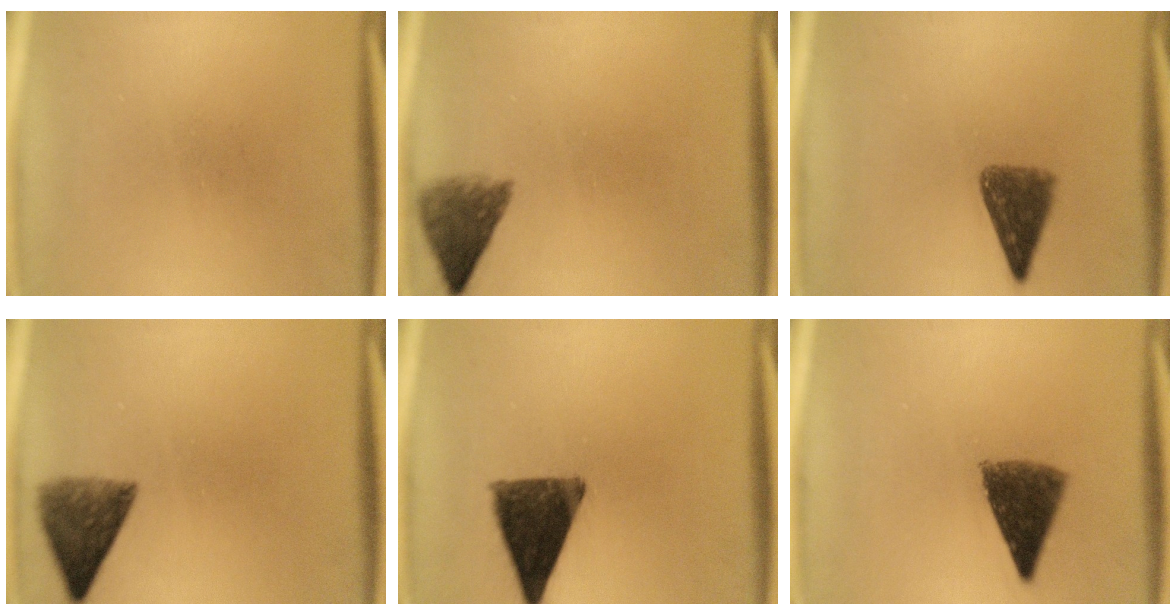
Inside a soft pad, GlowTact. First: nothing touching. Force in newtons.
{"total": 5.0}
{"total": 6.2}
{"total": 6.9}
{"total": 11.7}
{"total": 8.2}